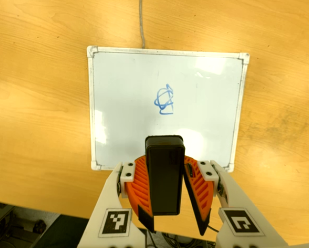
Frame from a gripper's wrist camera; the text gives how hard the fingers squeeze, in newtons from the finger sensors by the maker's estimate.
{"total": 8.4, "left": 8.2, "right": 8.6}